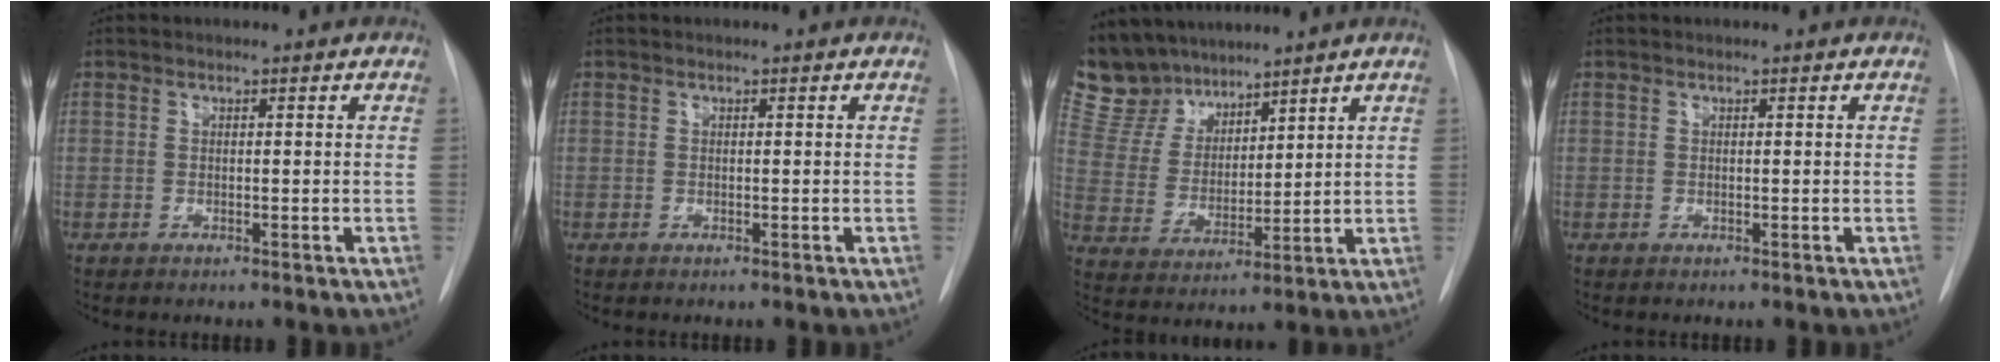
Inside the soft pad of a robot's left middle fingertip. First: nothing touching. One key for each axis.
{"total": 0.0}
{"total": 10.6, "fx": 9.4, "fy": 4.6, "fz": 1.3, "tx": -0.037, "ty": 0.012, "tz": 0.197}
{"total": 0.0}